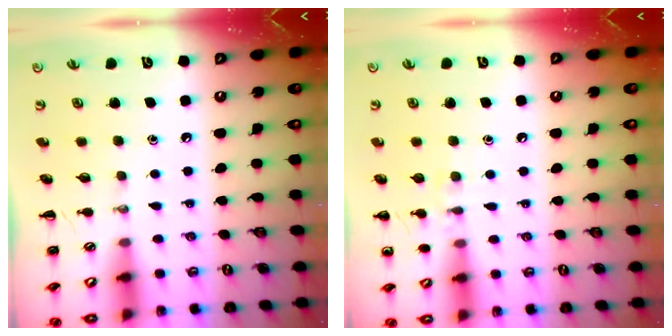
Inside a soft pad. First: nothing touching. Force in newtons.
{"total": 7.0, "press": 6.7, "slide": 2.1}